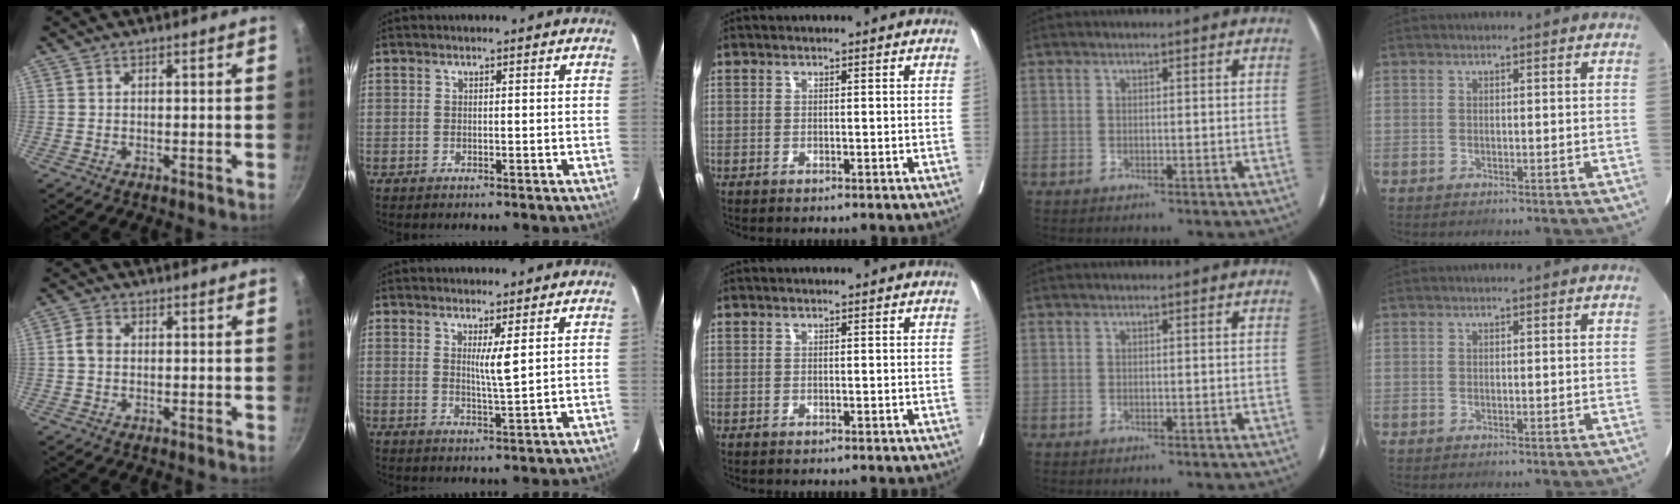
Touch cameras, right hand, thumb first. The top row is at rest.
{"thumb": {"total": 2.8, "force": [-0.1, 2.2, 1.7], "torque": [-0.030, 0.006, -0.007]}, "index": {"total": 3.0, "force": [1.1, -0.4, 2.7], "torque": [-0.052, -0.011, 0.023]}}